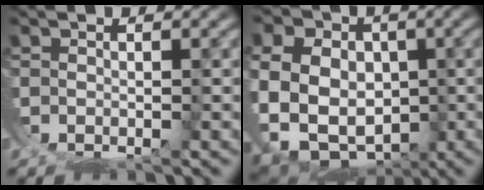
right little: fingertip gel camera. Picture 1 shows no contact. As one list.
[{"total": 13.1, "force": [-2.4, 11.4, 5.9], "torque": [-0.171, -0.065, -0.026]}]